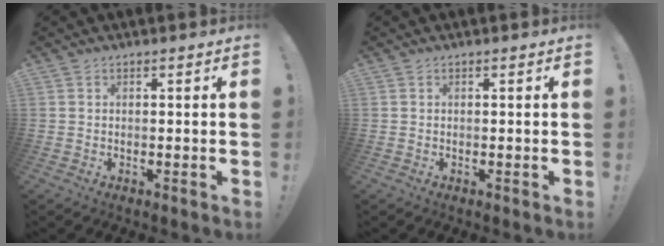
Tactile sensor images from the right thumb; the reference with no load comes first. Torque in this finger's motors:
{"motor_torque": [0.00, 0.00, 0.00, 0.00, 0.00]}